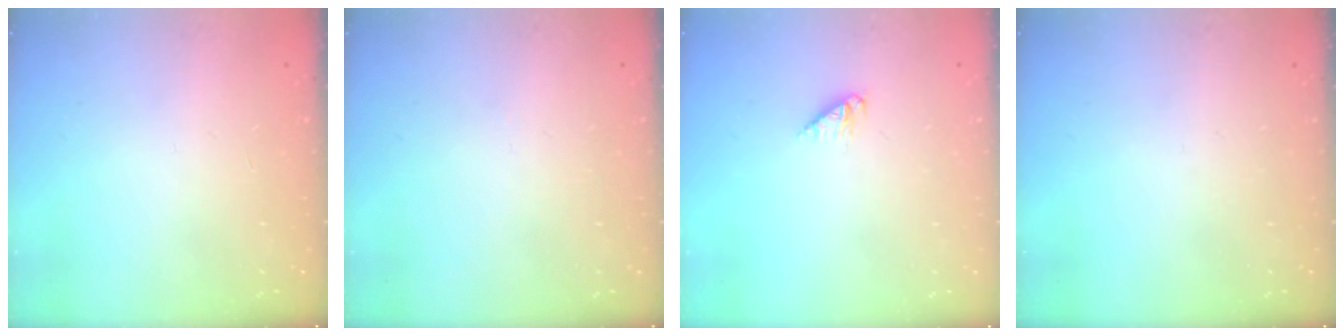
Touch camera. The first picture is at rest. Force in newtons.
{"total": 0.0}
{"total": 2.7, "press": 2.7, "slide": 0.4}
{"total": 0.0}